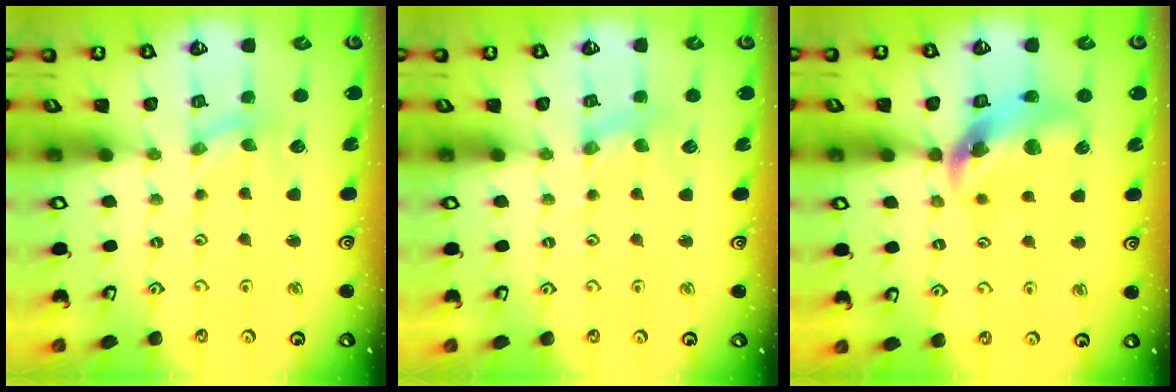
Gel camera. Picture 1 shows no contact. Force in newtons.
{"total": 1.5, "press": 1.4, "slide": 0.2}
{"total": 12.4, "press": 12.3, "slide": 1.8}